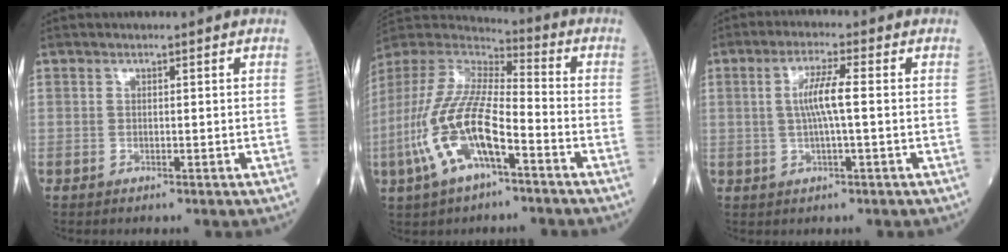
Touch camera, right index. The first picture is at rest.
{"total": 16.3, "force": [-6.1, 4.7, 14.3], "torque": [-0.315, -0.004, -0.113]}
{"total": 5.3, "force": [0.4, 0.1, 5.3], "torque": [-0.104, 0.007, 0.010]}